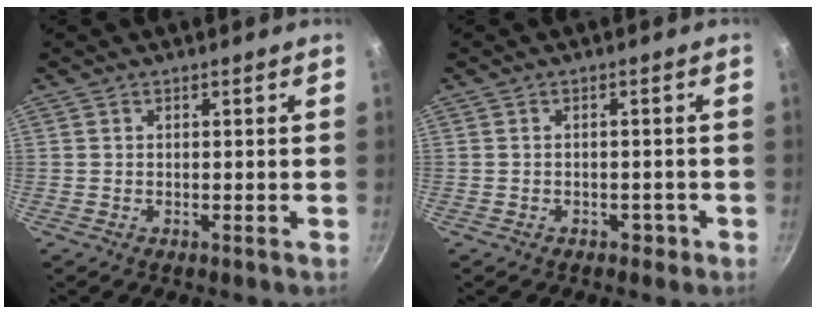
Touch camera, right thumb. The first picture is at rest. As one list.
[{"total": 1.7, "force": [-0.9, 1.3, 0.7], "torque": [0.004, 0.015, -0.004]}]